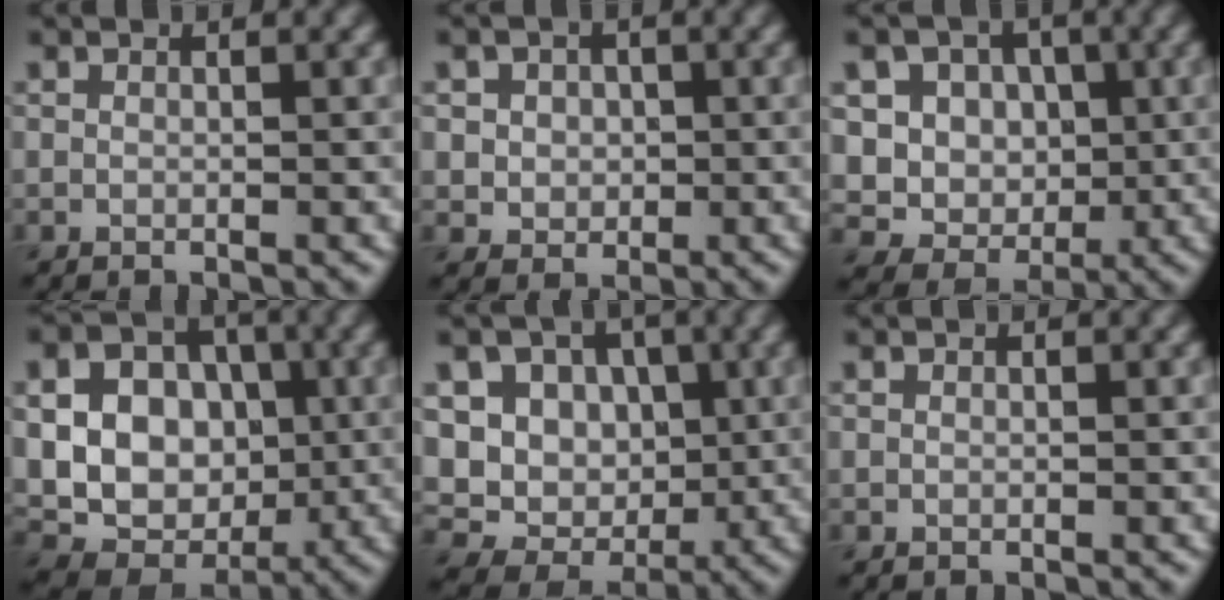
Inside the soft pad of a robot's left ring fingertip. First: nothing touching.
{"total": 3.0, "force": [0.6, 2.6, 1.4], "torque": [-0.019, 0.006, 0.003]}
{"total": 8.7, "force": [1.5, 7.7, 3.8], "torque": [-0.063, 0.020, 0.013]}
{"total": 15.1, "force": [1.7, 12.7, 8.0], "torque": [-0.164, 0.026, 0.020]}
{"total": 13.6, "force": [1.7, 12.0, 6.1], "torque": [-0.131, 0.034, 0.014]}
{"total": 0.0}